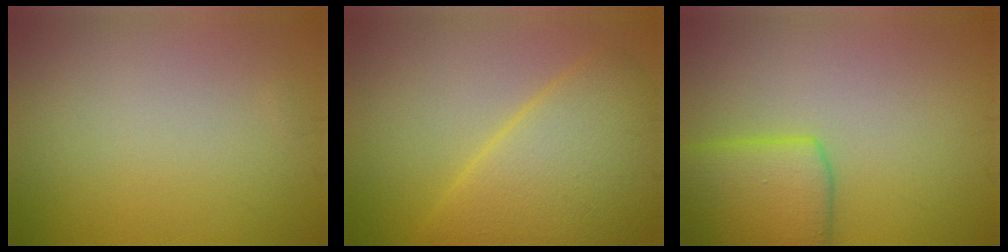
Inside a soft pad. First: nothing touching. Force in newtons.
{"total": 7.9, "press": 7.9, "slide": 0.2}
{"total": 5.9, "press": 5.9, "slide": 0.1}